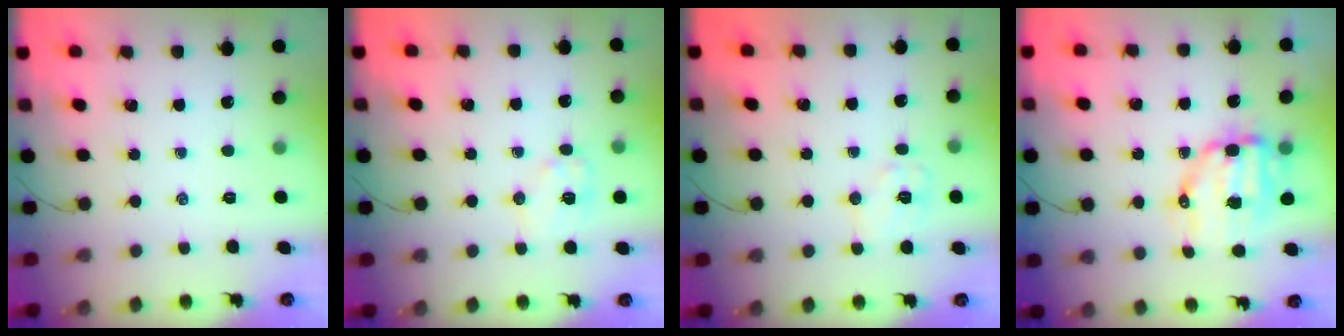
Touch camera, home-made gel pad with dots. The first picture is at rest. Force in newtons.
{"total": 7.8, "press": 7.7, "slide": 0.8}
{"total": 7.6, "press": 7.5, "slide": 1.0}
{"total": 10.5, "press": 10.3, "slide": 2.1}